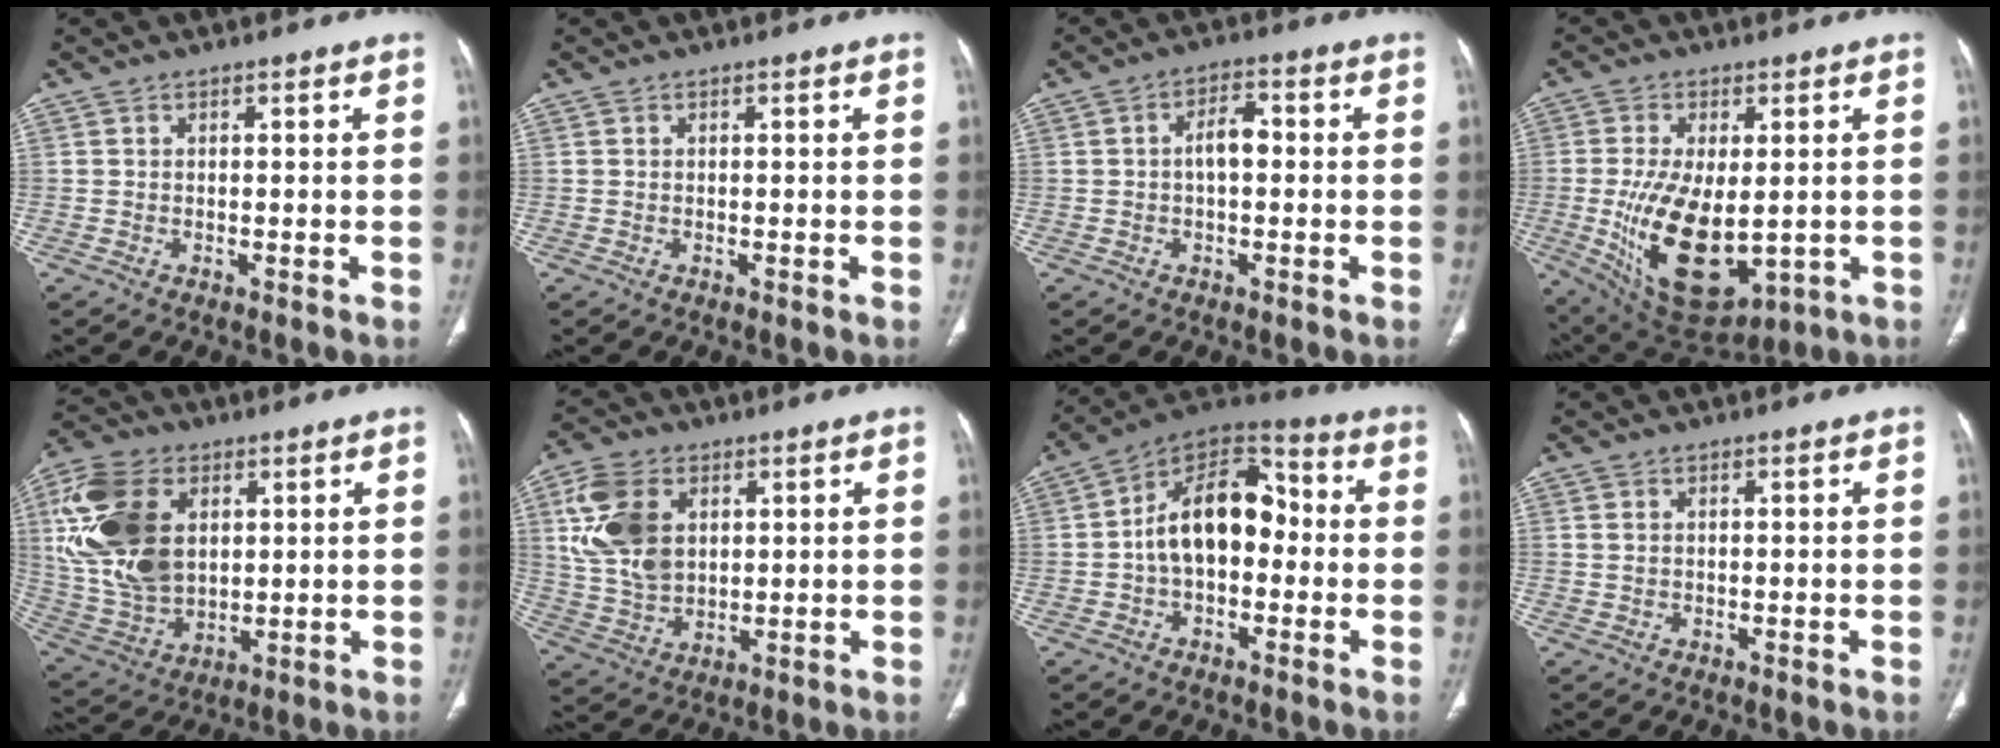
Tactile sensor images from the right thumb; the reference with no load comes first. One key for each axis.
{"total": 0.0}
{"total": 4.5, "fx": -0.1, "fy": 2.4, "fz": 3.8, "tx": -0.057, "ty": 0.015, "tz": -0.007}
{"total": 17.0, "fx": -2.1, "fy": 8.7, "fz": 14.4, "tx": -0.253, "ty": -0.023, "tz": -0.006}
{"total": 20.1, "fx": 4.9, "fy": 13.4, "fz": 14.2, "tx": -0.286, "ty": -0.009, "tz": 0.102}
{"total": 13.3, "fx": 3.9, "fy": 9.1, "fz": 9.0, "tx": -0.169, "ty": -0.007, "tz": 0.082}
{"total": 15.4, "fx": -0.6, "fy": 9.7, "fz": 11.9, "tx": -0.166, "ty": 0.047, "tz": -0.023}
{"total": 0.7, "fx": 0.2, "fy": 0.4, "fz": 0.5, "tx": -0.016, "ty": 0.005, "tz": 0.009}